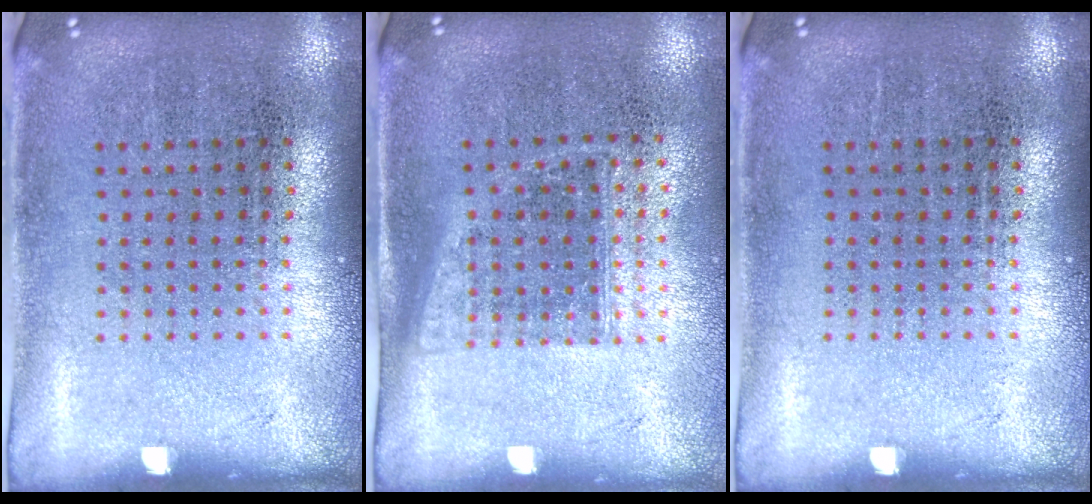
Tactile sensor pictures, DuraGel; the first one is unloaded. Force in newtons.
{"total": 1.0, "press": 0.8, "slide": 0.6}
{"total": 0.0}